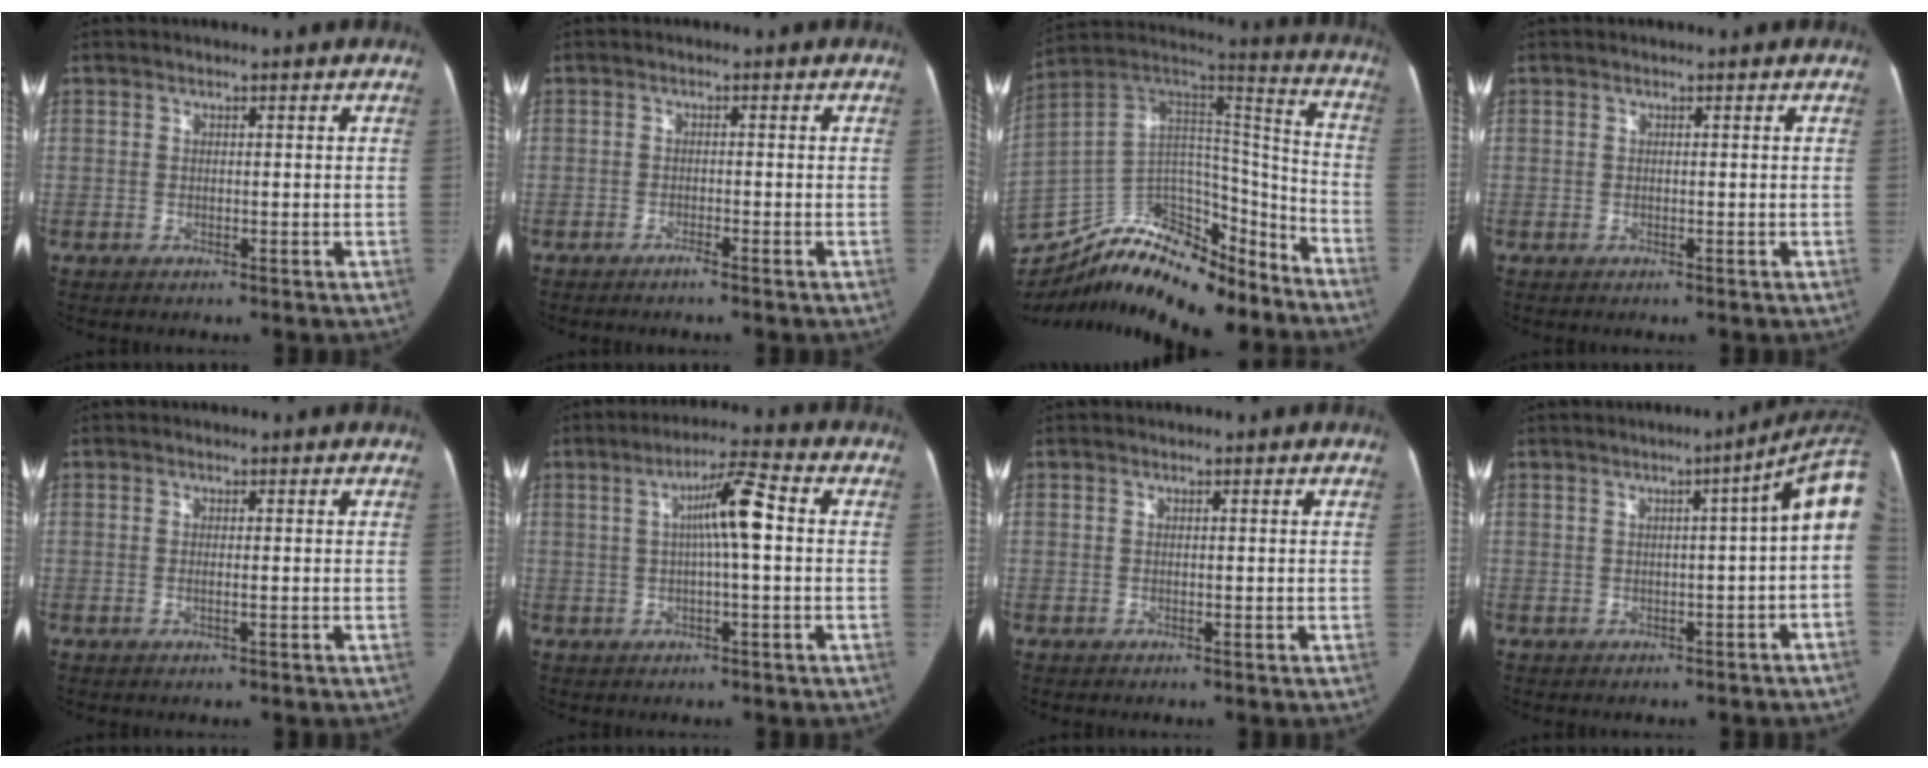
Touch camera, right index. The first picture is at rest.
{"total": 1.2, "force": [-1.0, -0.2, 0.6], "torque": [-0.012, -0.001, -0.018]}
{"total": 26.5, "force": [-20.9, 10.6, 12.5], "torque": [-0.254, 0.040, -0.334]}
{"total": 0.0}
{"total": 0.9, "force": [-0.1, -0.2, 0.9], "torque": [-0.019, -0.002, -0.004]}
{"total": 7.2, "force": [0.7, 0.3, 7.1], "torque": [-0.123, 0.017, 0.008]}
{"total": 0.0}
{"total": 7.0, "force": [1.8, 0.2, 6.8], "torque": [-0.069, 0.027, 0.006]}